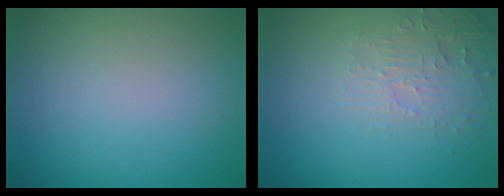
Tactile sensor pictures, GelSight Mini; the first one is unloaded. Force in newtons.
{"total": 2.8, "press": 2.7, "slide": 0.6}